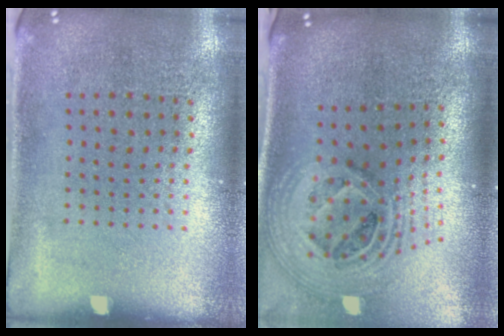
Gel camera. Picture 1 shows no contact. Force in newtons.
{"total": 2.7, "press": 1.9, "slide": 1.9}